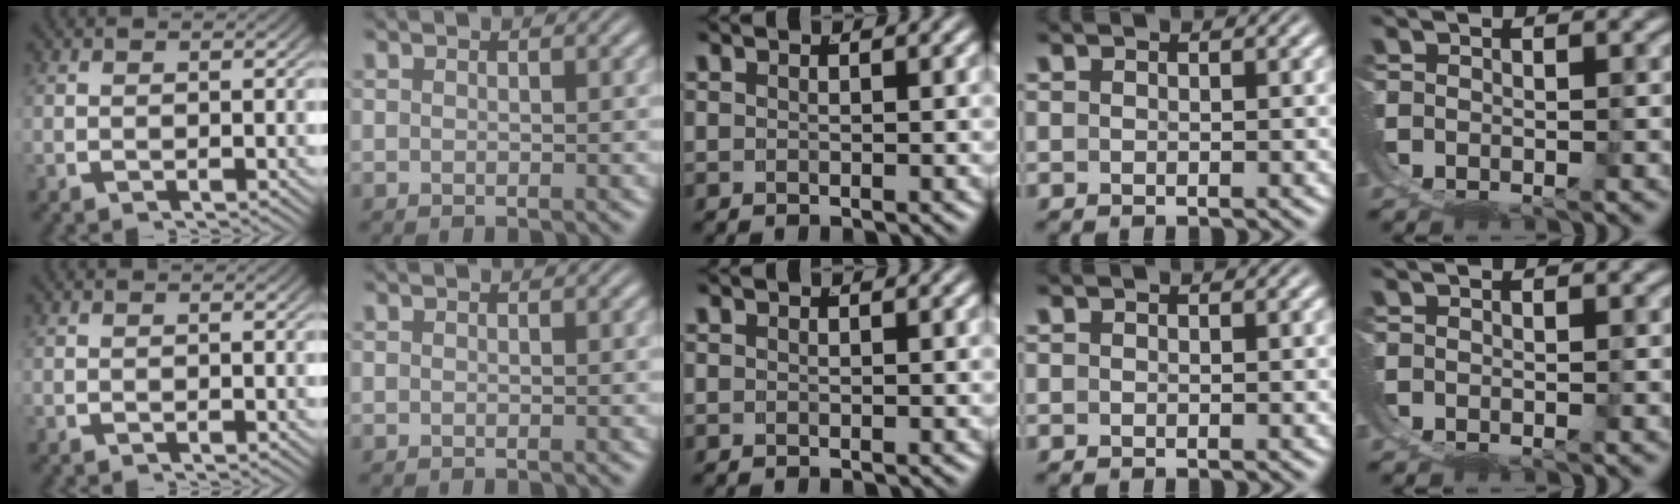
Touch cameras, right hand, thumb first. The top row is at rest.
{}